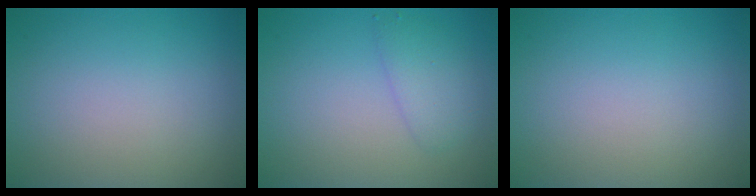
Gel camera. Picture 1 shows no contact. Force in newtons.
{"total": 2.1, "press": 2.1, "slide": 0.1}
{"total": 0.0}